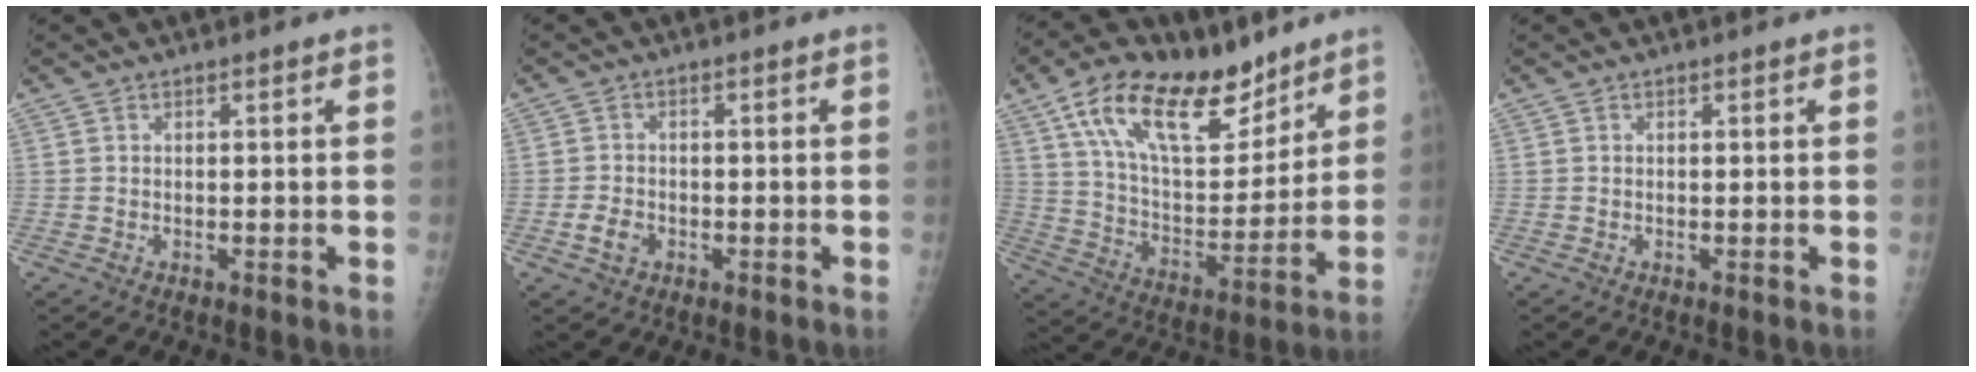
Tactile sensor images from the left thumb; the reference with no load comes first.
{"total": 3.1, "force": [-1.3, 2.3, 1.7], "torque": [-0.028, 0.007, -0.021]}
{"total": 22.3, "force": [14.0, 10.4, 13.9], "torque": [-0.199, -0.052, 0.247]}
{"total": 0.0}